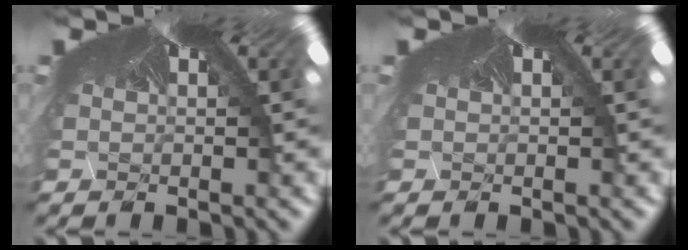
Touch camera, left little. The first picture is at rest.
{"total": 0.0}